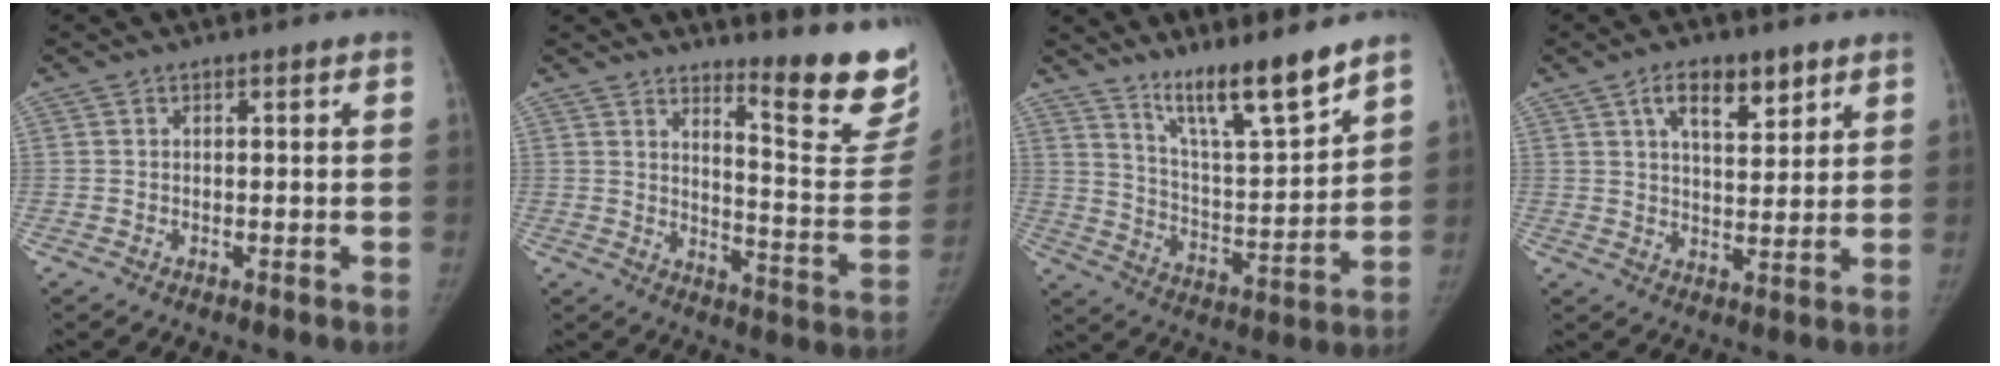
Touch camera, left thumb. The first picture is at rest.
{"total": 17.0, "force": [13.7, 3.0, 9.6], "torque": [-0.088, -0.147, 0.174]}
{"total": 13.4, "force": [10.5, 1.4, 8.2], "torque": [-0.119, -0.080, 0.187]}
{"total": 8.5, "force": [4.8, 3.9, 5.9], "torque": [-0.067, -0.025, 0.076]}